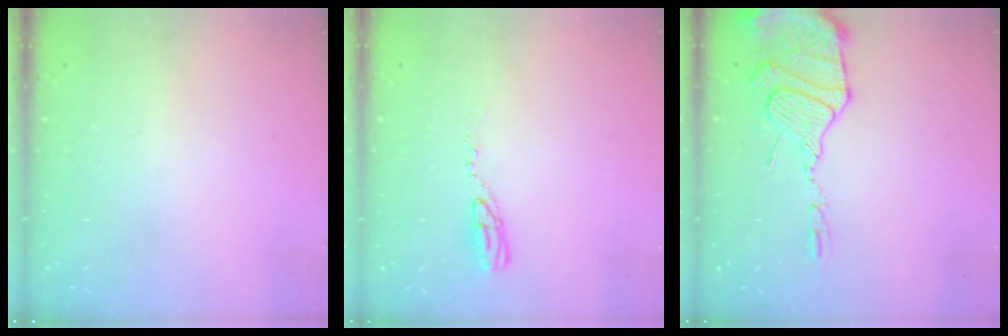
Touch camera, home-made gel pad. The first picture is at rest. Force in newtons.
{"total": 5.1, "press": 5.1, "slide": 0.3}
{"total": 14.8, "press": 14.5, "slide": 2.9}